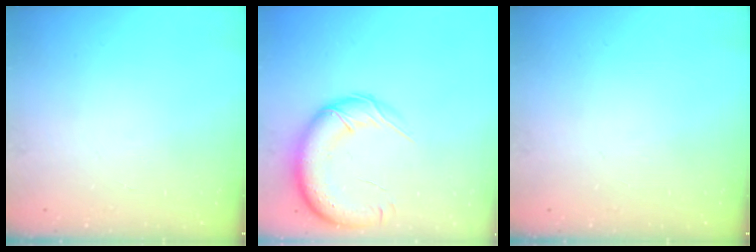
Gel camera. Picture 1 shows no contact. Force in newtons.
{"total": 17.2, "press": 16.7, "slide": 4.1}
{"total": 0.0}